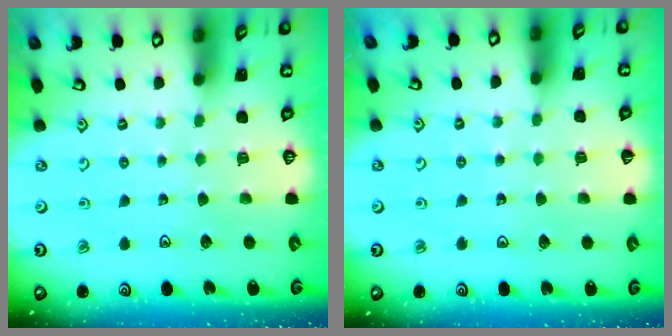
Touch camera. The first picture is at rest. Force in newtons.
{"total": 2.8, "press": 2.8, "slide": 0.3}